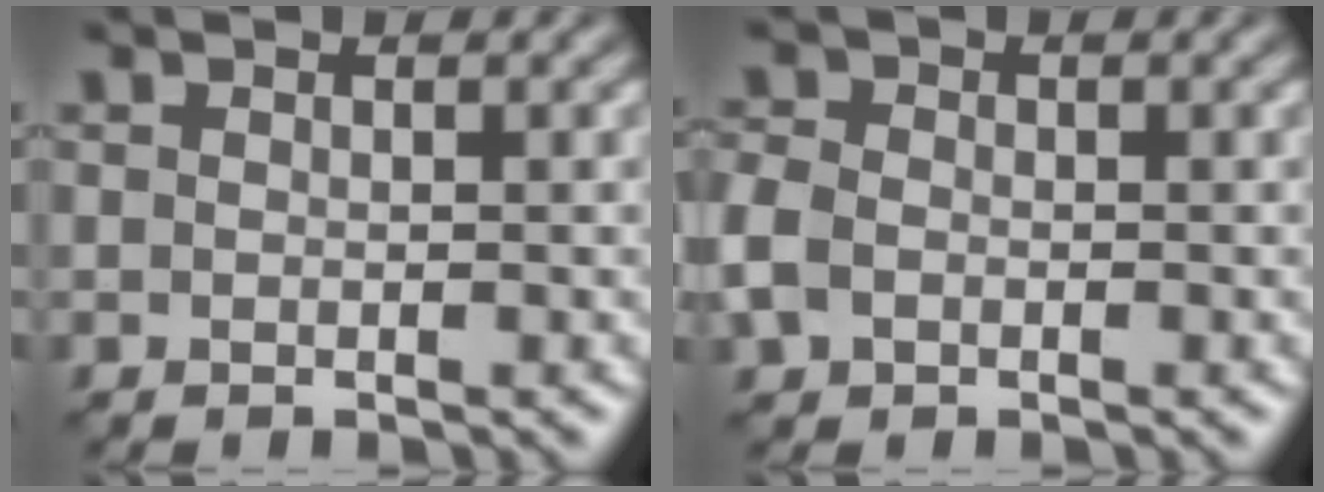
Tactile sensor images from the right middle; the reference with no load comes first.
{"total": 3.1, "force": [-0.8, 2.4, 1.8], "torque": [-0.054, 0.000, -0.026]}